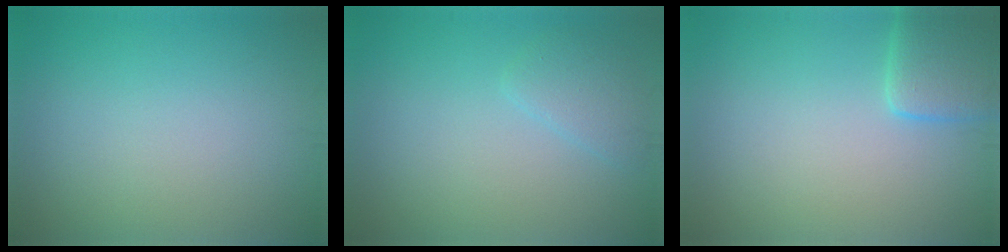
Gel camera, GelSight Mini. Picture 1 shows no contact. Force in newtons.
{"total": 1.7, "press": 1.7, "slide": 0.1}
{"total": 3.4, "press": 3.4, "slide": 0.3}